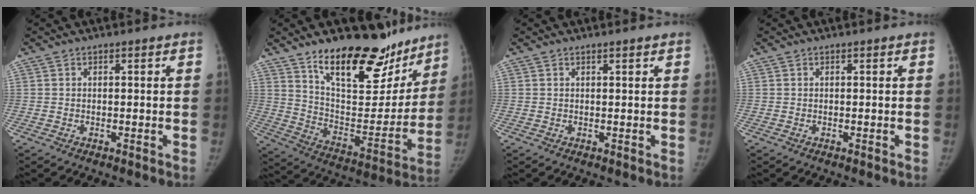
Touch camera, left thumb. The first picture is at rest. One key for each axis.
{"total": 25.1, "fx": 17.7, "fy": 10.7, "fz": 14.3, "tx": -0.162, "ty": -0.095, "tz": 0.281}
{"total": 0.7, "fx": 0.5, "fy": 0.0, "fz": 0.4, "tx": -0.007, "ty": -0.003, "tz": 0.010}
{"total": 0.0}